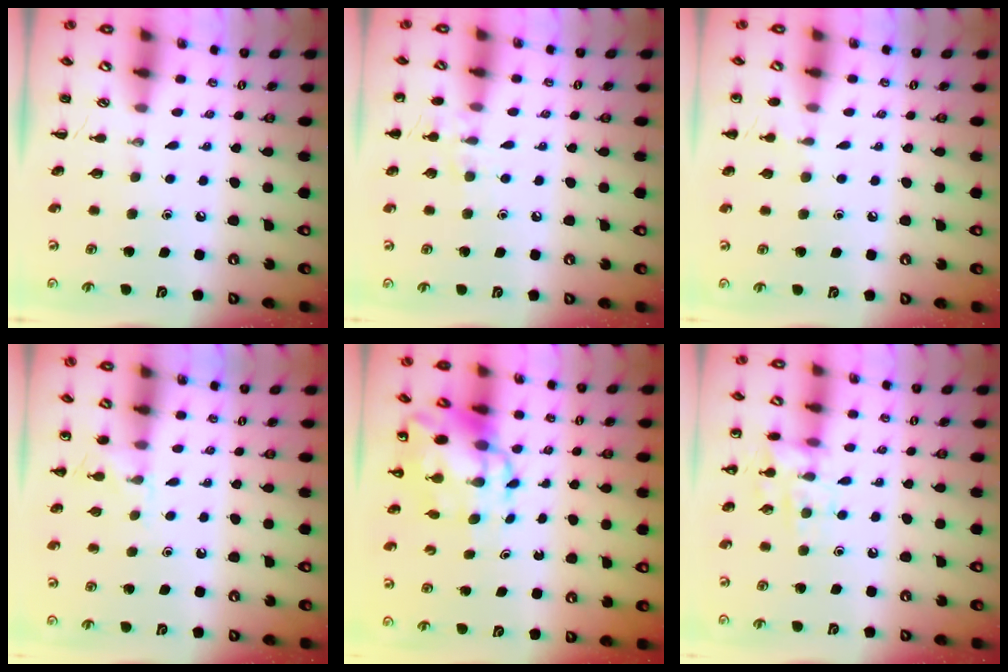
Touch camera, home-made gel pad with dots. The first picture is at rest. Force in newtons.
{"total": 7.4, "press": 7.1, "slide": 2.1}
{"total": 5.4, "press": 5.2, "slide": 1.5}
{"total": 5.9, "press": 5.6, "slide": 1.8}
{"total": 9.9, "press": 9.5, "slide": 2.8}
{"total": 11.5, "press": 11.4, "slide": 0.6}